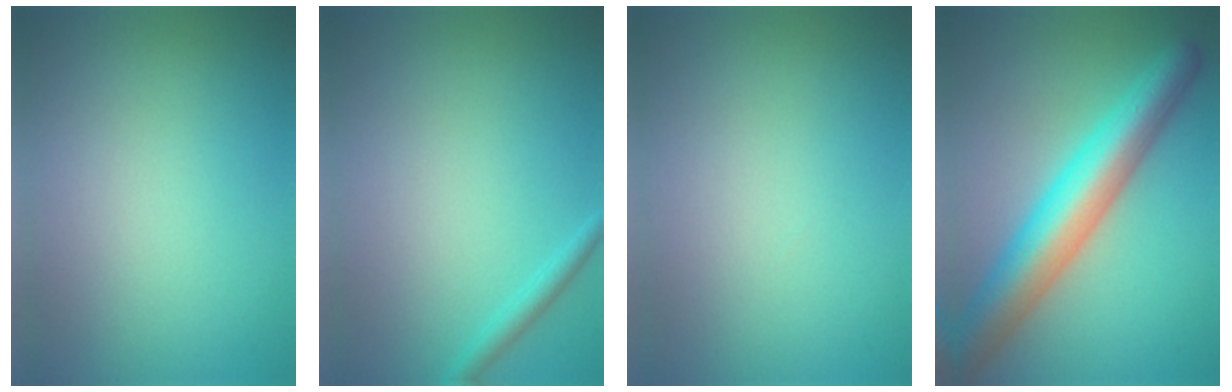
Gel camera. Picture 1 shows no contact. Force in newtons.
{"total": 1.3, "press": 1.3, "slide": 0.1}
{"total": 0.0}
{"total": 7.9, "press": 7.9, "slide": 0.2}